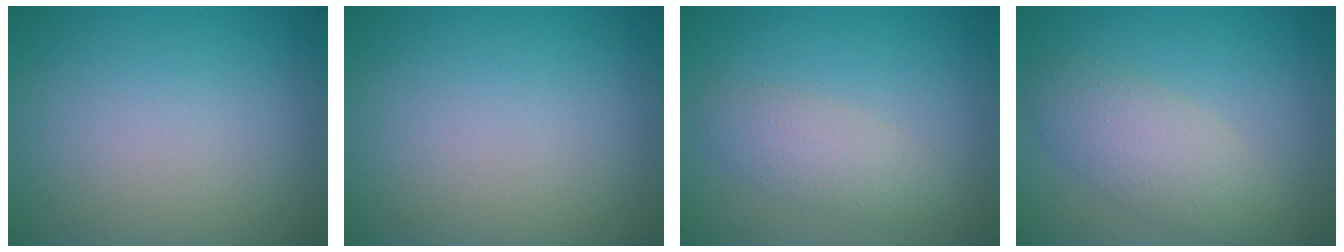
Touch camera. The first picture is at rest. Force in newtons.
{"total": 0.0}
{"total": 2.8, "press": 2.8, "slide": 0.1}
{"total": 3.9, "press": 3.9, "slide": 0.0}